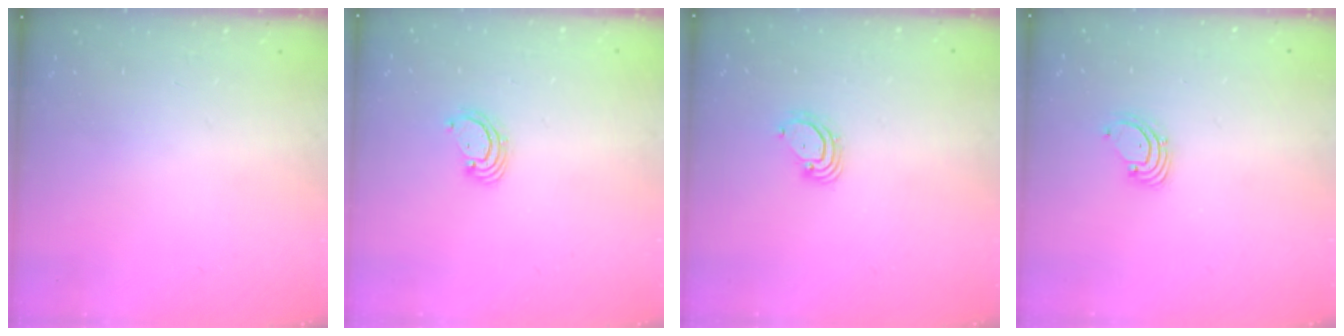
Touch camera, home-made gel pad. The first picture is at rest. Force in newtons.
{"total": 3.1, "press": 3.1, "slide": 0.3}
{"total": 3.7, "press": 3.7, "slide": 0.1}
{"total": 1.6, "press": 1.6, "slide": 0.1}